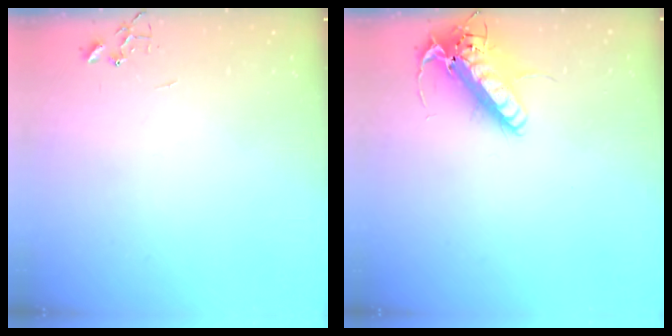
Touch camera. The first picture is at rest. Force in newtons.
{"total": 16.2, "press": 15.9, "slide": 3.2}